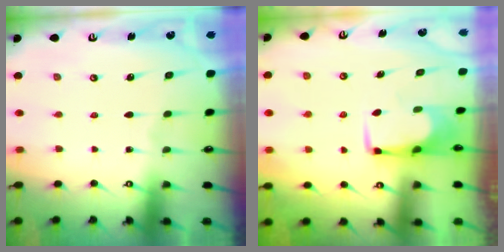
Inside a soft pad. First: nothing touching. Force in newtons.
{"total": 0.8, "press": 0.8, "slide": 0.3}